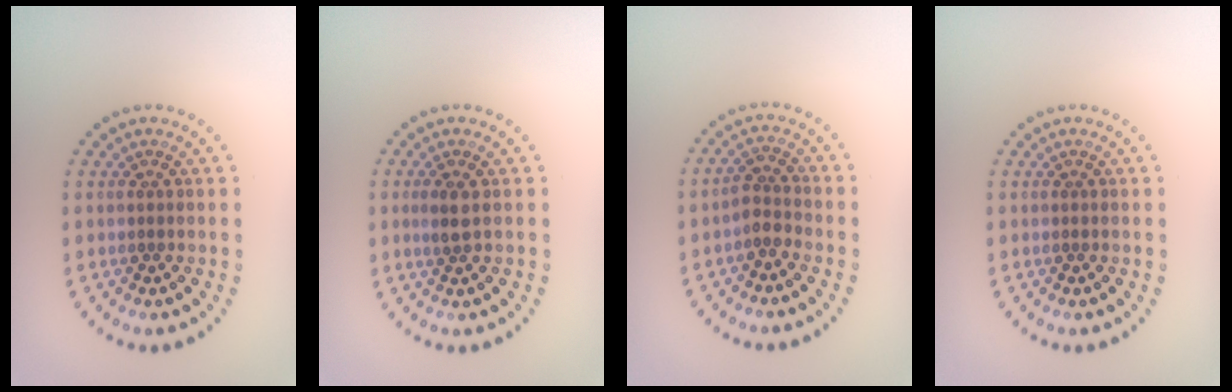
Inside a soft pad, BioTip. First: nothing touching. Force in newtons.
{"total": 1.3, "press": 1.2, "slide": 0.5}
{"total": 1.8, "press": 1.5, "slide": 1.0}
{"total": 0.0}